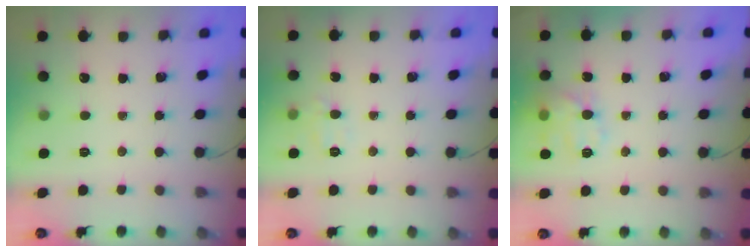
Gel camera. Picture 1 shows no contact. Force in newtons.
{"total": 6.6, "press": 6.5, "slide": 1.2}
{"total": 12.0, "press": 11.9, "slide": 0.8}